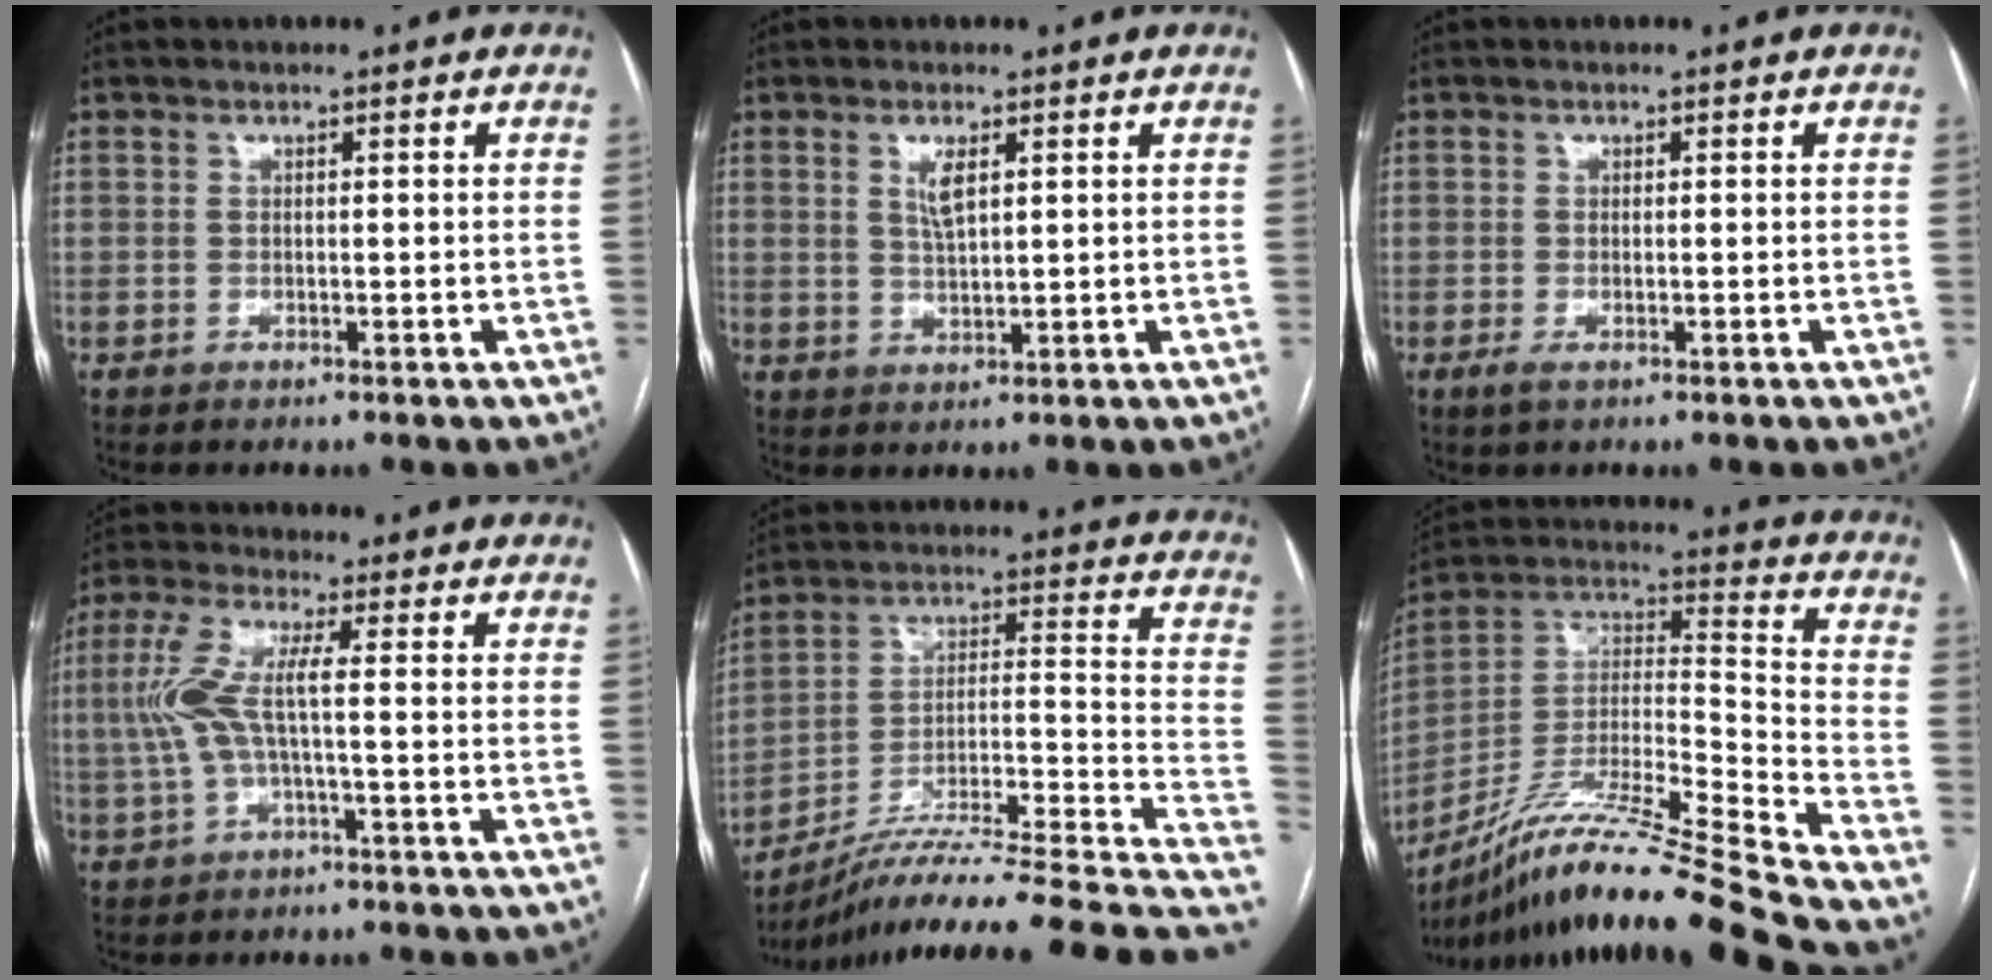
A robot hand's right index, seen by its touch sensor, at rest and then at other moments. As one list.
[{"total": 3.3, "force": [1.4, 0.8, 2.9], "torque": [-0.060, -0.002, 0.029]}, {"total": 1.7, "force": [-0.7, 0.4, 1.4], "torque": [-0.027, -0.003, -0.009]}, {"total": 7.2, "force": [-0.2, 1.3, 7.1], "torque": [-0.172, 0.023, -0.006]}, {"total": 23.7, "force": [-18.2, 0.8, 15.1], "torque": [-0.160, 0.041, -0.283]}, {"total": 24.6, "force": [-20.3, -1.6, 13.8], "torque": [-0.243, -0.012, -0.363]}]